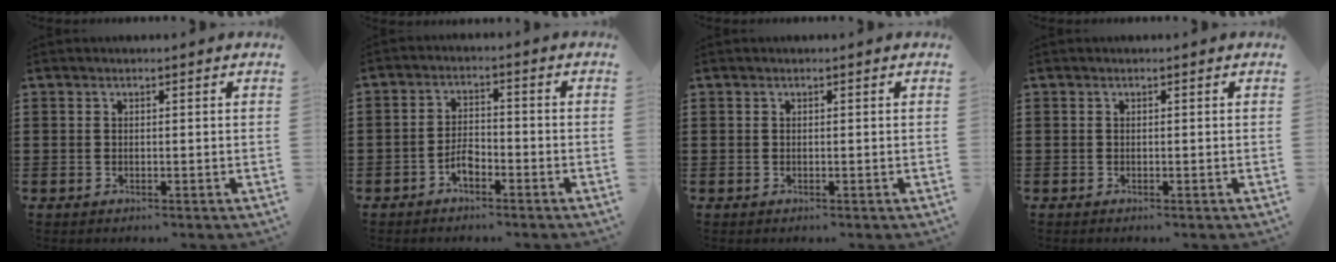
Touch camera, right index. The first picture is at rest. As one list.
[{"total": 3.4, "force": [-2.1, 1.6, 2.2], "torque": [-0.048, 0.005, -0.043]}, {"total": 0.0}, {"total": 0.0}]